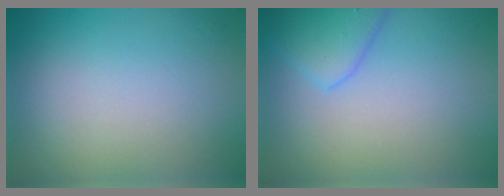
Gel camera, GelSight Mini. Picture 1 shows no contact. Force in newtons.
{"total": 3.1, "press": 3.1, "slide": 0.2}